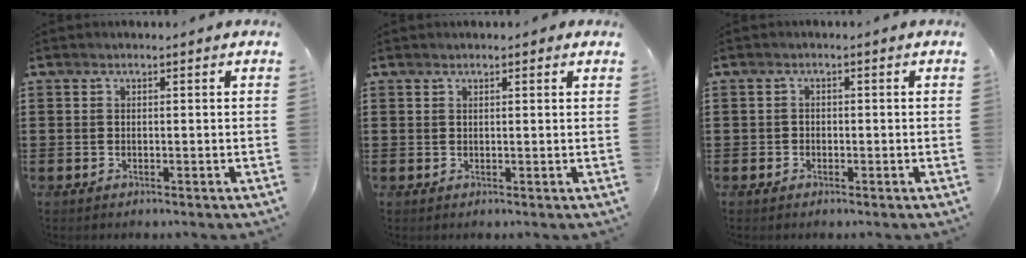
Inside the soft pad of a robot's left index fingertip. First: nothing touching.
{"total": 1.0, "force": [0.8, 0.3, 0.5], "torque": [-0.012, 0.004, 0.014]}
{"total": 1.0, "force": [-0.5, 0.8, 0.1], "torque": [-0.005, 0.003, -0.012]}